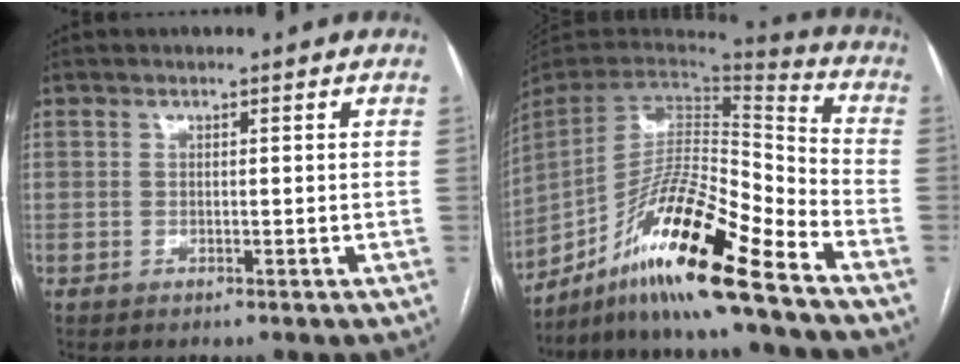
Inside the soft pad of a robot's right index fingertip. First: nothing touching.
{"total": 18.5, "force": [-12.8, 0.7, 13.3], "torque": [-0.262, -0.007, -0.233]}